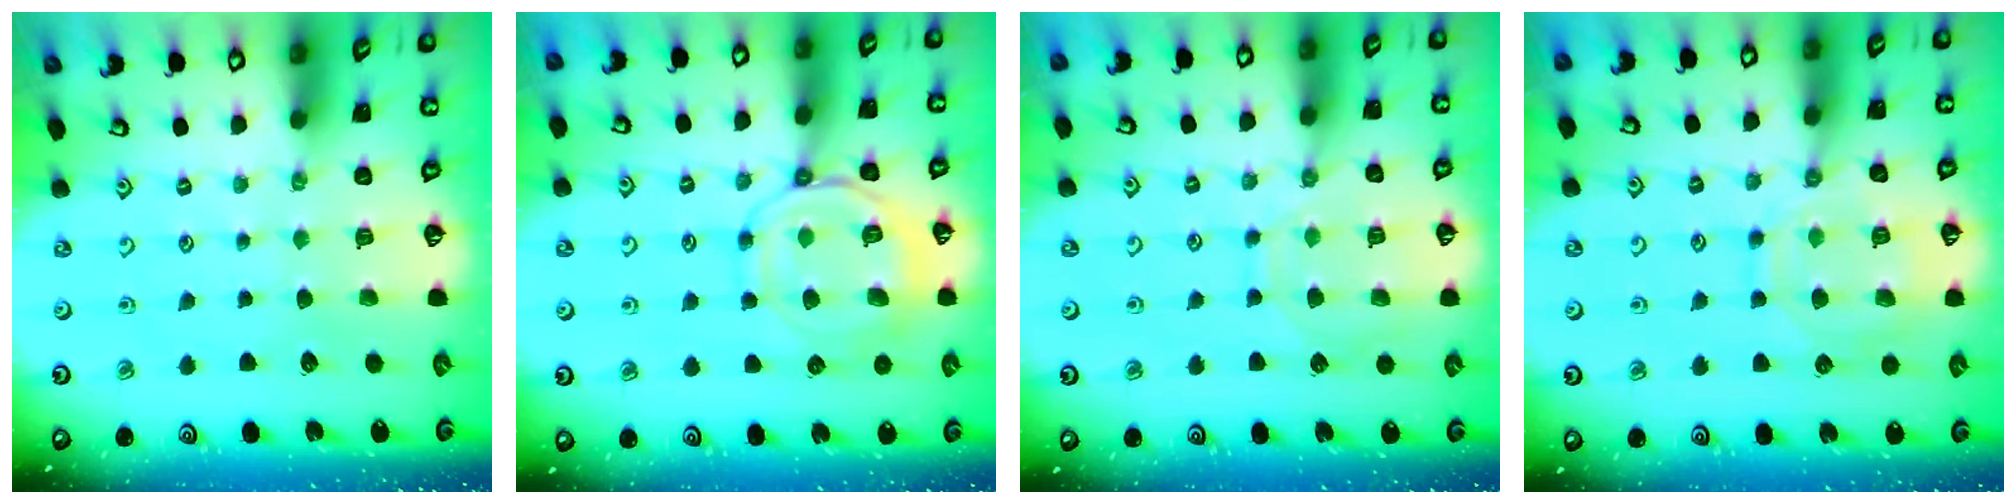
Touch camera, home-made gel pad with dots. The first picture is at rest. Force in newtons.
{"total": 11.3, "press": 11.3, "slide": 1.2}
{"total": 10.3, "press": 10.2, "slide": 1.0}
{"total": 12.8, "press": 12.7, "slide": 1.2}